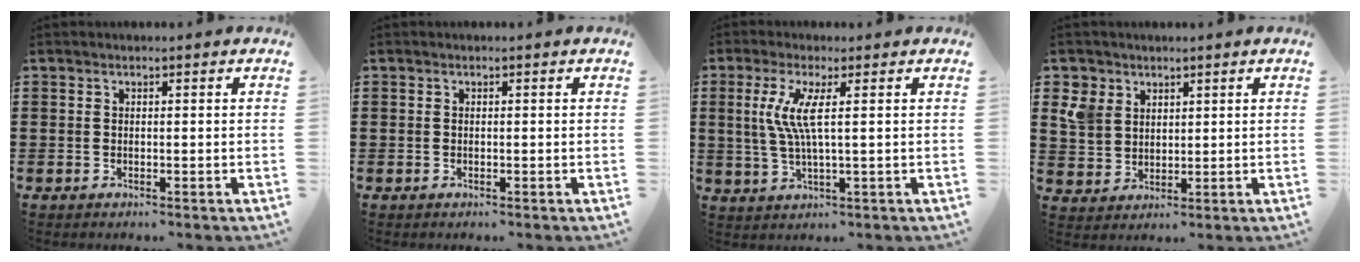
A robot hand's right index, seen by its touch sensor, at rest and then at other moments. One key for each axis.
{"total": 0.0}
{"total": 6.2, "fx": 1.2, "fy": 0.4, "fz": 6.1, "tx": -0.139, "ty": -0.014, "tz": 0.011}
{"total": 5.4, "fx": 2.6, "fy": 4.5, "fz": 1.4, "tx": -0.051, "ty": 0.018, "tz": 0.050}